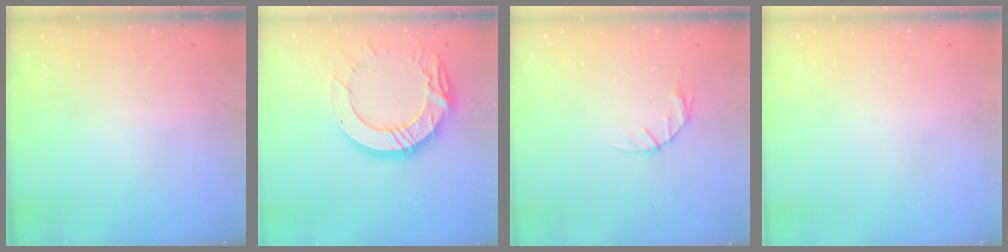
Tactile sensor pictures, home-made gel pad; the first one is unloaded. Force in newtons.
{"total": 15.1, "press": 15.1, "slide": 0.9}
{"total": 3.3, "press": 3.2, "slide": 0.5}
{"total": 0.0}